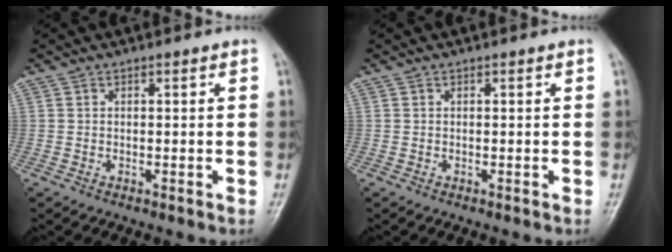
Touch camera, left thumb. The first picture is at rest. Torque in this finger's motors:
{"motor_torque": [0.00, 0.00, 0.00, 0.00, 0.00]}